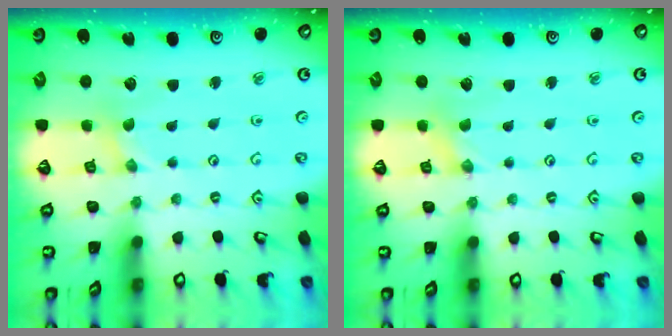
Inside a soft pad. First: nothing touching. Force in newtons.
{"total": 0.0}